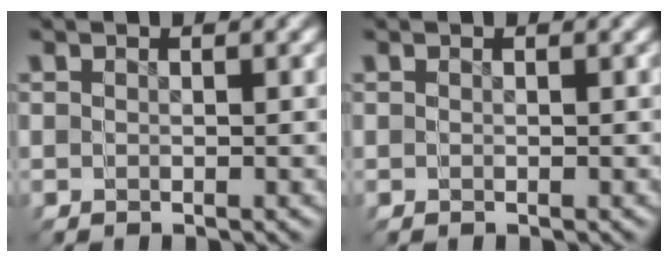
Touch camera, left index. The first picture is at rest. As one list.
[{"total": 0.0}]